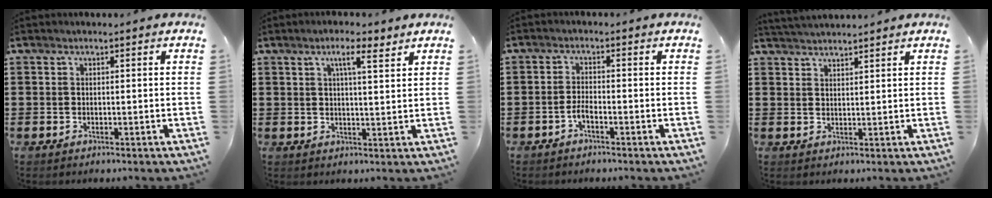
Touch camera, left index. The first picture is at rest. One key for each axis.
{"total": 4.7, "fx": 2.9, "fy": 0.9, "fz": 3.6, "tx": -0.071, "ty": 0.003, "tz": 0.046}
{"total": 1.9, "fx": -1.2, "fy": 0.5, "fz": 1.4, "tx": -0.035, "ty": -0.001, "tz": -0.024}
{"total": 2.4, "fx": 2.4, "fy": -0.2, "fz": 0.0, "tx": -0.007, "ty": -0.003, "tz": 0.047}